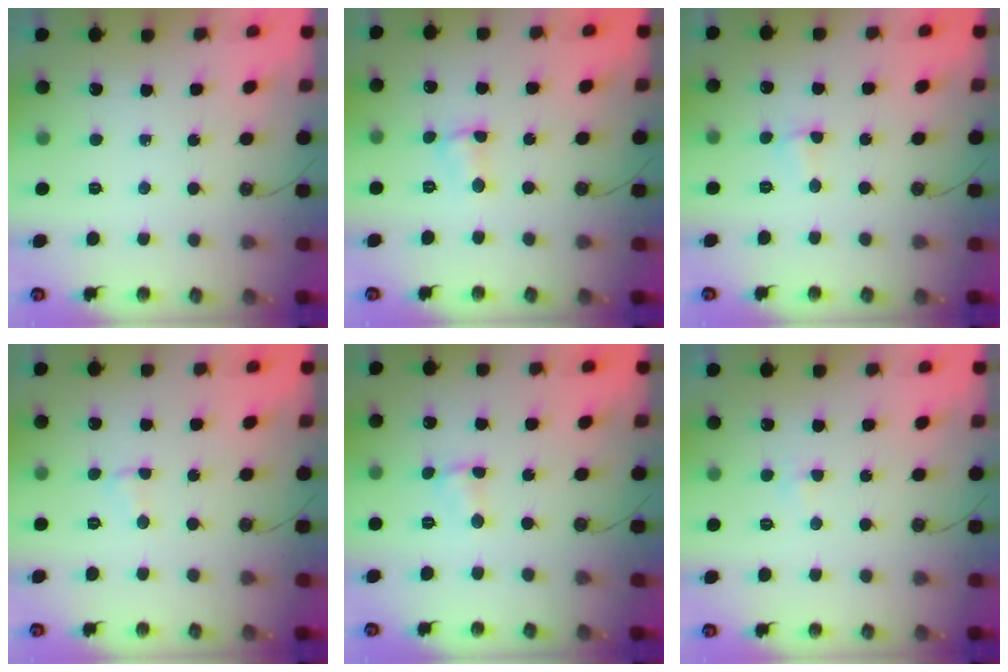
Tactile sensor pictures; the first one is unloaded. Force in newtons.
{"total": 3.6, "press": 3.6, "slide": 0.5}
{"total": 2.7, "press": 2.6, "slide": 0.7}
{"total": 1.8, "press": 1.7, "slide": 0.4}
{"total": 2.3, "press": 2.3, "slide": 0.3}
{"total": 2.3, "press": 2.3, "slide": 0.4}